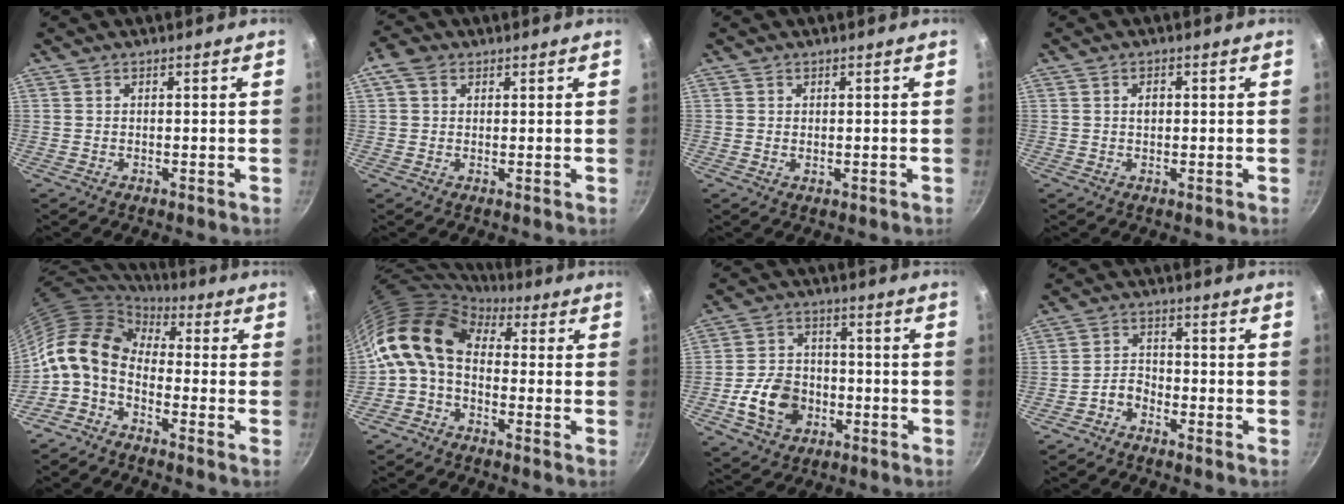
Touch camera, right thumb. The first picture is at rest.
{"total": 4.1, "force": [1.5, 3.1, 2.2], "torque": [-0.031, 0.002, 0.020]}
{"total": 0.7, "force": [0.2, 0.5, 0.5], "torque": [-0.005, -0.004, 0.002]}
{"total": 1.8, "force": [0.3, 1.2, 1.3], "torque": [-0.017, 0.003, 0.004]}
{"total": 11.4, "force": [-0.8, 7.5, 8.6], "torque": [-0.147, 0.030, -0.033]}
{"total": 11.4, "force": [0.8, 7.8, 8.3], "torque": [-0.143, 0.027, -0.011]}
{"total": 11.1, "force": [-3.3, 8.5, 6.3], "torque": [-0.093, 0.027, -0.060]}
{"total": 3.2, "force": [-2.4, 1.8, 1.1], "torque": [-0.017, 0.034, -0.052]}